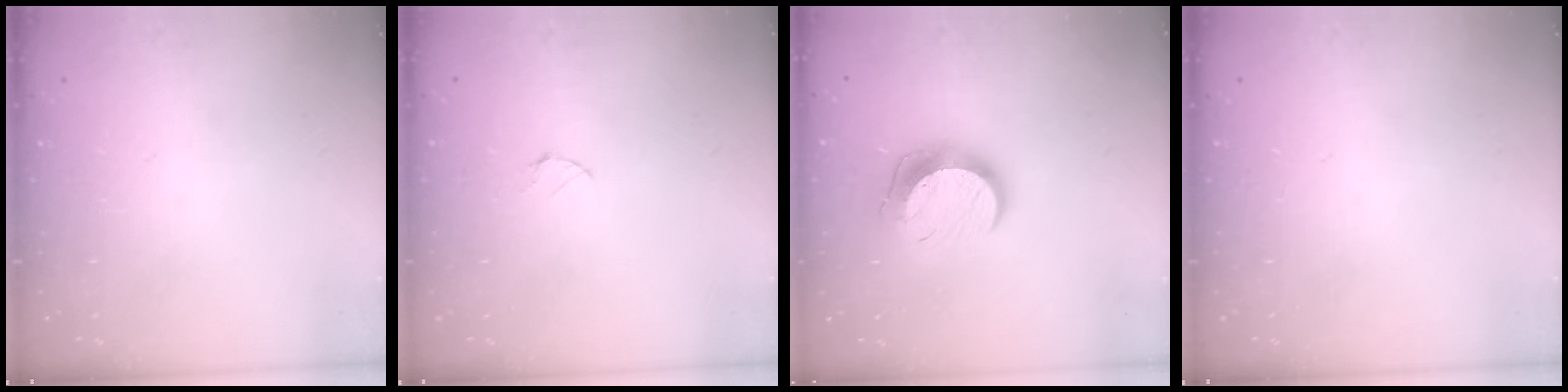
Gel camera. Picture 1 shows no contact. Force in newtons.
{"total": 3.4, "press": 3.4, "slide": 0.4}
{"total": 13.2, "press": 13.2, "slide": 0.8}
{"total": 0.0}